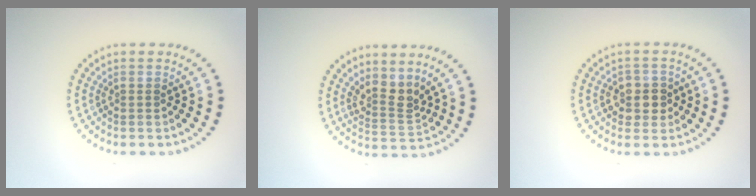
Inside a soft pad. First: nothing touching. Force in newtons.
{"total": 2.5, "press": 1.8, "slide": 1.7}
{"total": 2.6, "press": 2.4, "slide": 1.0}